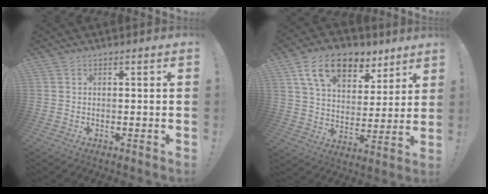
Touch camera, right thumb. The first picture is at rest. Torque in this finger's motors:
{"motor_torque": [0.13, 1.28, 0.60, 0.26, 0.41]}